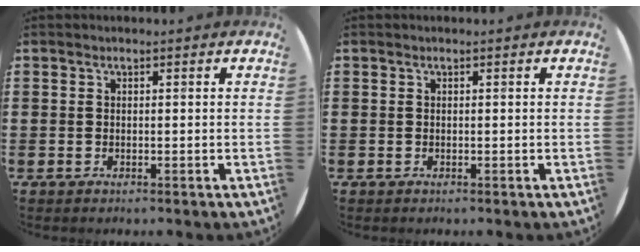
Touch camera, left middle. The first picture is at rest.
{"total": 0.0}